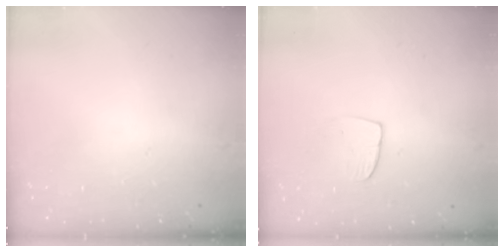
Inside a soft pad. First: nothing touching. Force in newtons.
{"total": 5.5, "press": 5.5, "slide": 0.4}